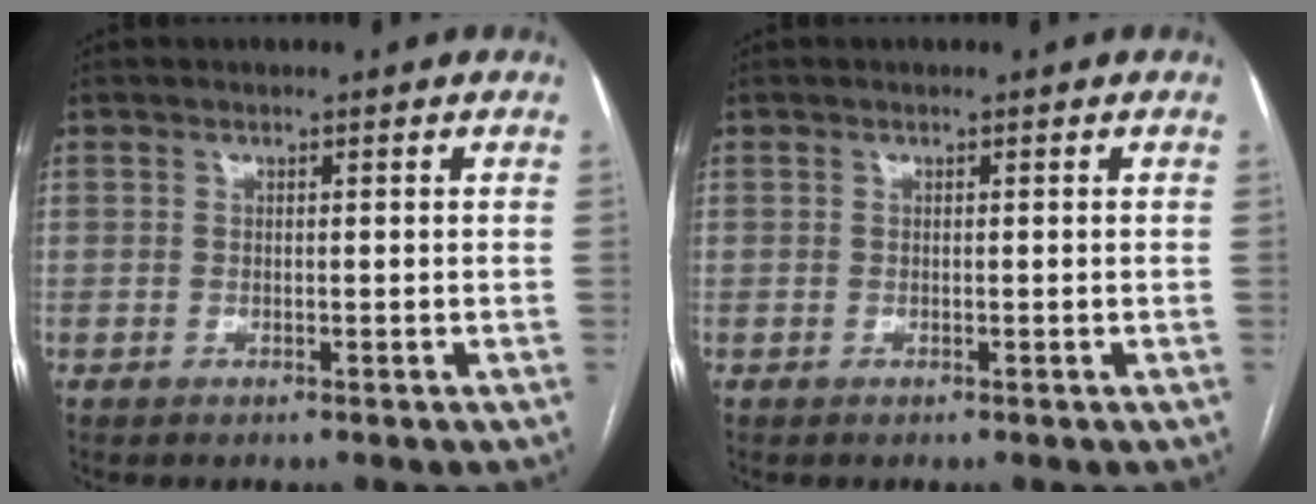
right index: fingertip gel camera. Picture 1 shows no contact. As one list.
[{"total": 0.0}]